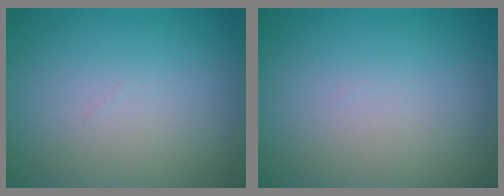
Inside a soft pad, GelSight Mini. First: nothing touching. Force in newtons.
{"total": 0.0}